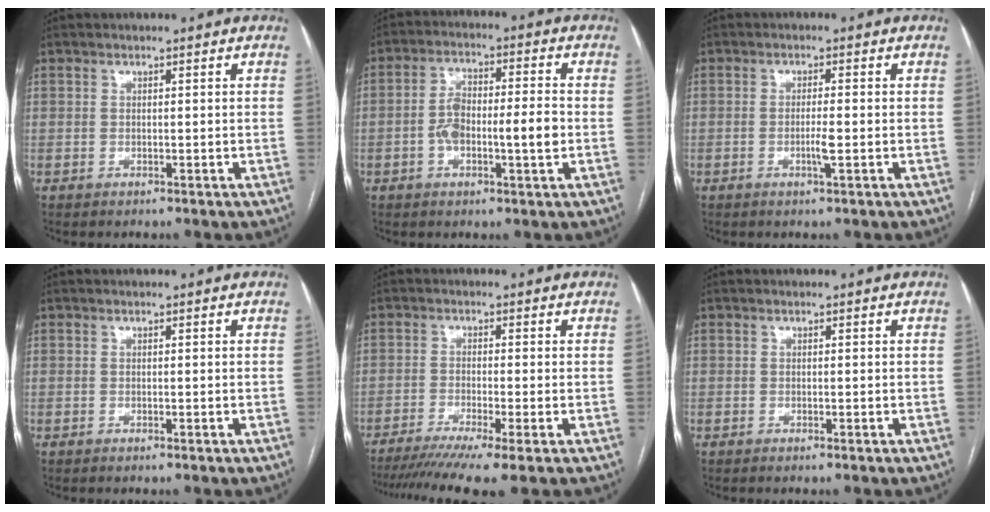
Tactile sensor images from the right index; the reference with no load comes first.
{"total": 8.5, "force": [-1.5, 2.3, 8.1], "torque": [-0.150, 0.019, -0.026]}
{"total": 1.6, "force": [-0.5, -0.2, 1.5], "torque": [-0.030, -0.002, -0.010]}
{"total": 0.0}
{"total": 10.4, "force": [-7.6, -0.3, 7.0], "torque": [-0.103, -0.018, -0.121]}
{"total": 0.0}